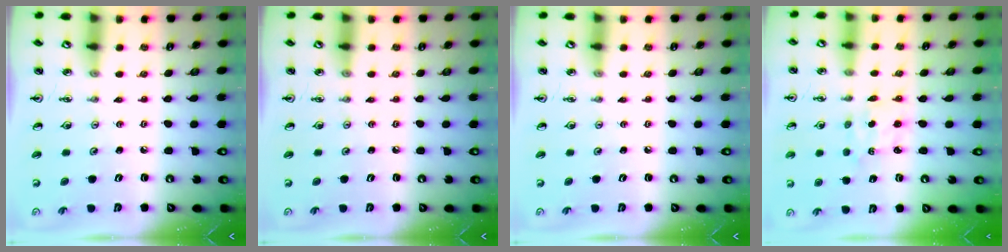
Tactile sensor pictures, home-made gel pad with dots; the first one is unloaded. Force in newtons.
{"total": 0.0}
{"total": 0.0}
{"total": 2.4, "press": 2.4, "slide": 0.3}